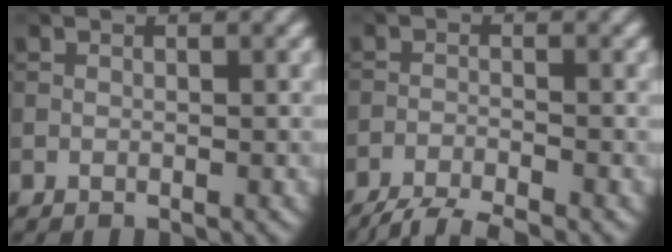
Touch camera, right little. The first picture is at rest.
{"total": 5.5, "force": [-5.0, 0.7, 2.3], "torque": [-0.046, -0.019, -0.091]}